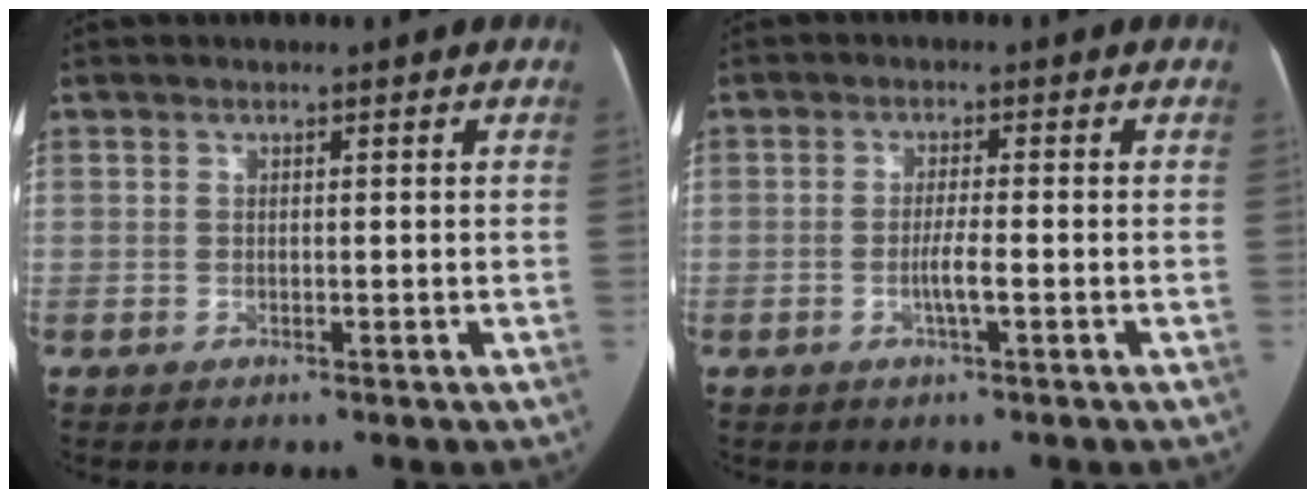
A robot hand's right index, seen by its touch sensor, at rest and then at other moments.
{"total": 2.9, "force": [-1.0, 0.0, 2.8], "torque": [-0.053, -0.001, -0.020]}